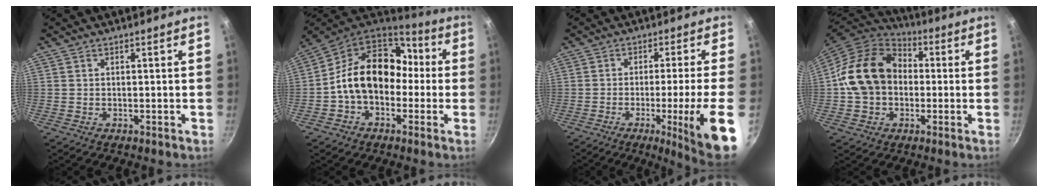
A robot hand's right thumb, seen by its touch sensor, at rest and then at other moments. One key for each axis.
{"total": 17.0, "fx": -0.7, "fy": 12.7, "fz": 11.3, "tx": -0.145, "ty": 0.052, "tz": -0.027}
{"total": 14.0, "fx": -4.2, "fy": 0.0, "fz": 13.4, "tx": -0.189, "ty": 0.007, "tz": -0.054}
{"total": 16.8, "fx": 0.3, "fy": 13.2, "fz": 10.4, "tx": -0.159, "ty": 0.037, "tz": -0.004}